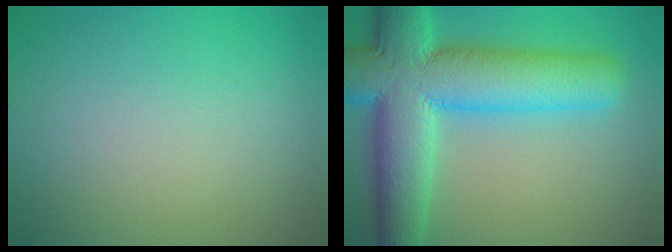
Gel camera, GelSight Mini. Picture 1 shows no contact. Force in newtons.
{"total": 12.5, "press": 12.5, "slide": 0.5}